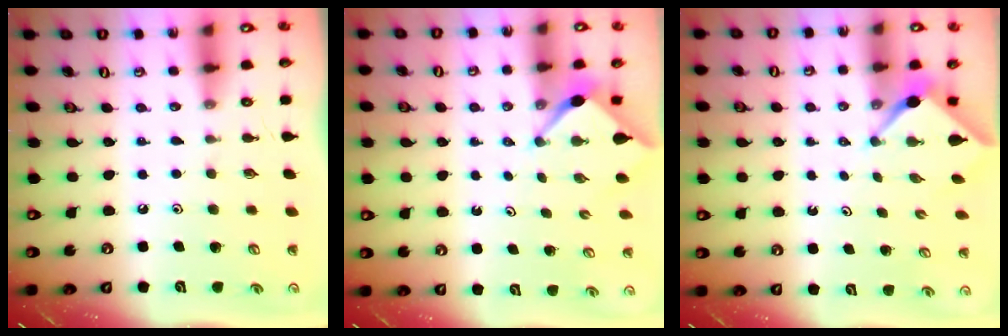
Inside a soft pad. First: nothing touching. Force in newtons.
{"total": 2.6, "press": 2.5, "slide": 0.4}
{"total": 2.5, "press": 2.5, "slide": 0.2}